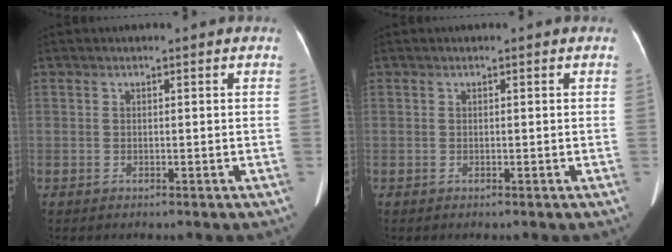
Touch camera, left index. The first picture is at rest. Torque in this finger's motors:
{"motor_torque": [0.00, 0.00, 0.01, 0.00]}